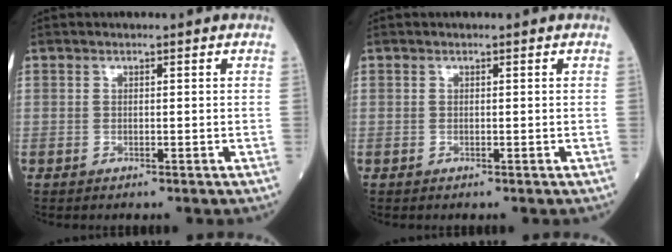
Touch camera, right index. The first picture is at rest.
{"total": 0.0}